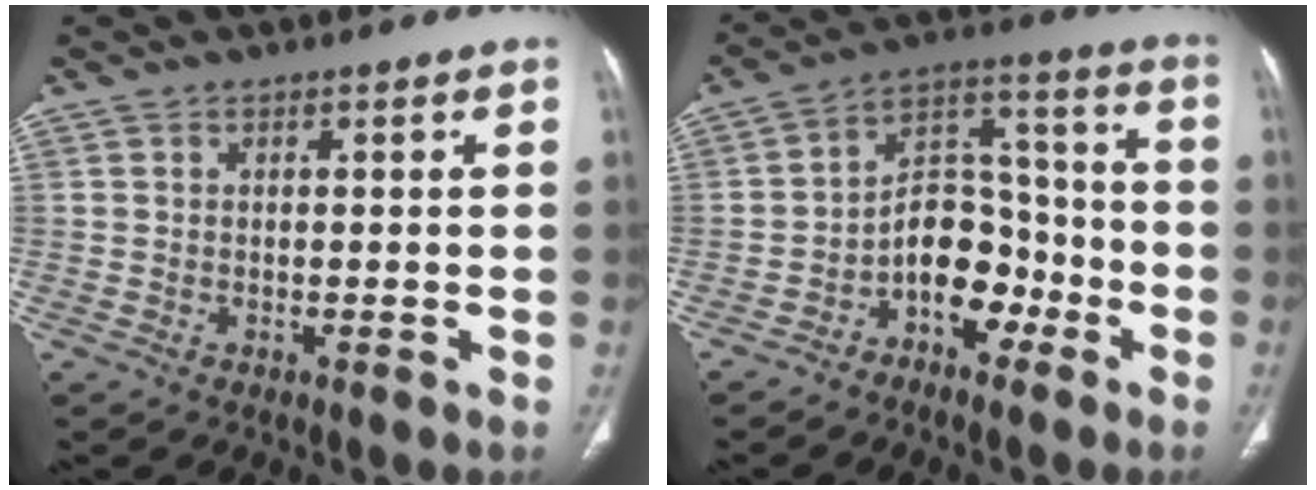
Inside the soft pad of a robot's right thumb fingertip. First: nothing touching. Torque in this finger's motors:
{"motor_torque": [2.97, 2.04, 1.04, -0.99, 0.05]}